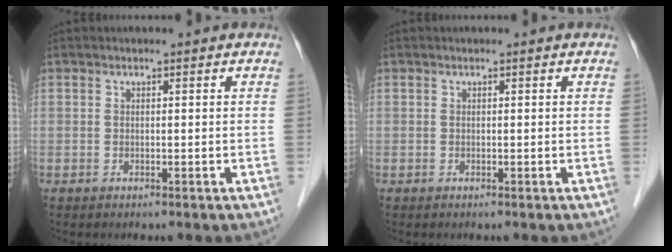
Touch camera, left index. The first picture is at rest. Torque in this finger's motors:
{"motor_torque": [0.00, 0.00, 0.00, 0.00]}